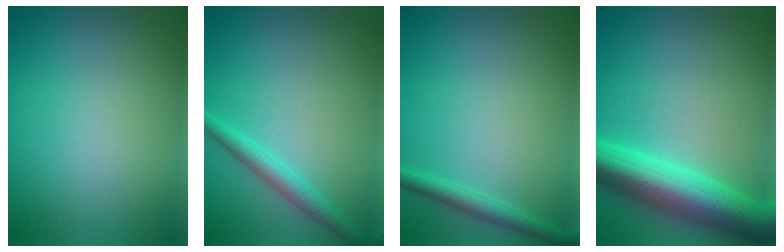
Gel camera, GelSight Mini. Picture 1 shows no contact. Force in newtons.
{"total": 2.3, "press": 2.3, "slide": 0.1}
{"total": 2.0, "press": 2.0, "slide": 0.1}
{"total": 9.0, "press": 9.0, "slide": 0.2}